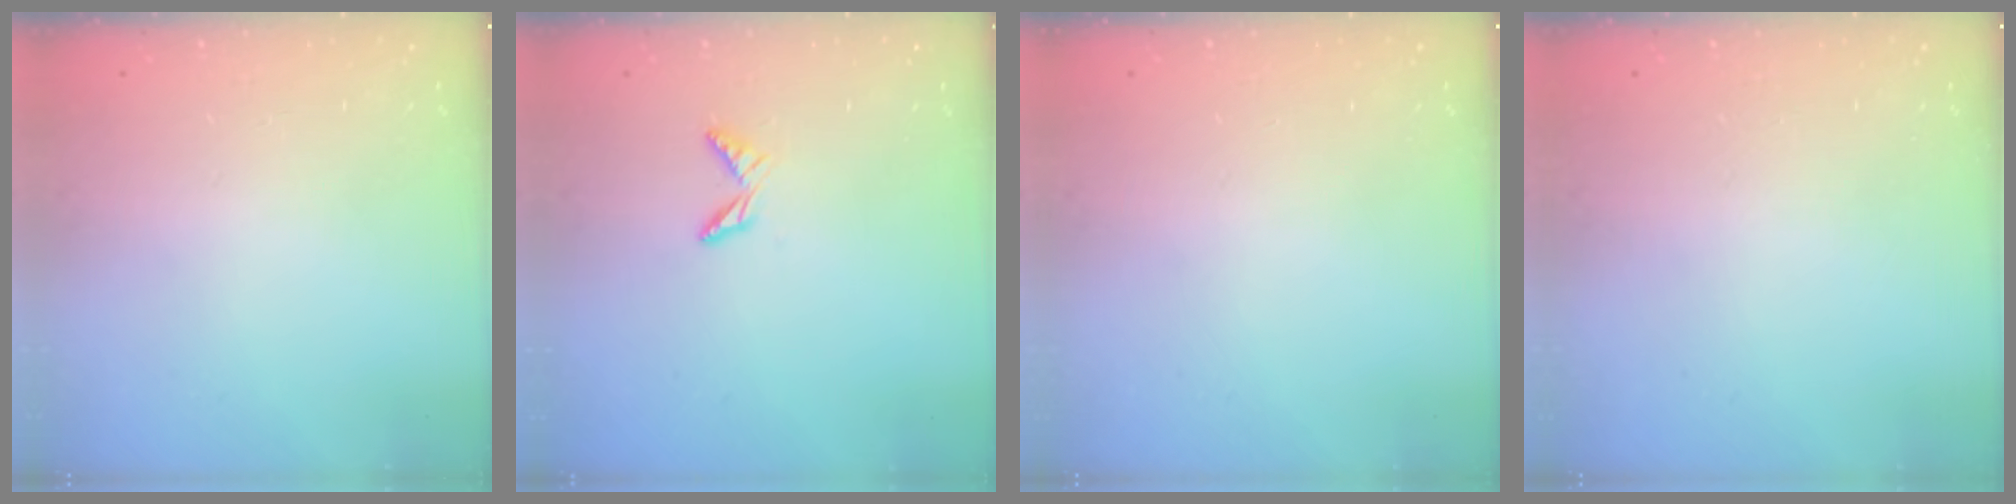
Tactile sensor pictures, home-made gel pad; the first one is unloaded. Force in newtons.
{"total": 4.7, "press": 4.7, "slide": 0.4}
{"total": 0.0}
{"total": 0.0}